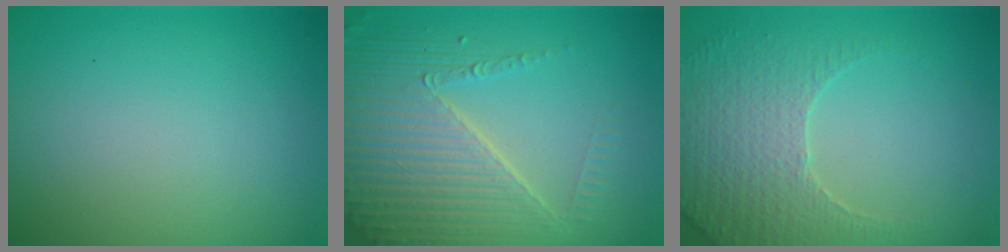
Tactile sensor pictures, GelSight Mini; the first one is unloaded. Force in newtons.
{"total": 7.5, "press": 5.3, "slide": 5.2}
{"total": 3.7, "press": 3.5, "slide": 1.2}